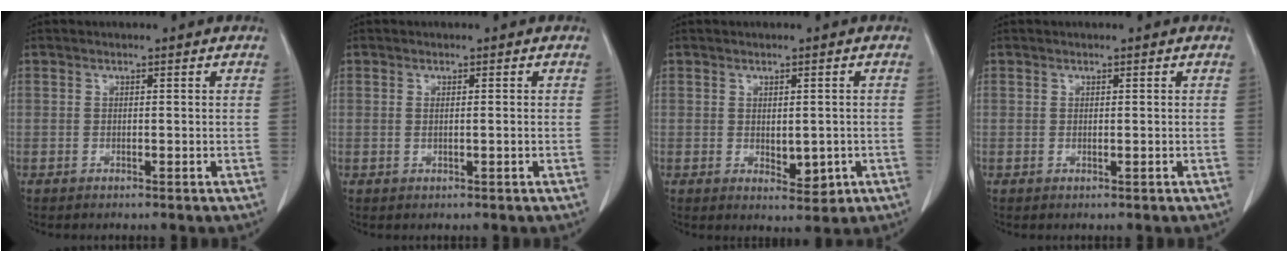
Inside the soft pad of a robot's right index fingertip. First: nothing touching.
{"total": 1.0, "force": [0.0, 0.1, 1.0], "torque": [-0.023, -0.004, 0.002]}
{"total": 3.9, "force": [-0.8, 2.0, 3.3], "torque": [-0.040, -0.007, 0.000]}
{"total": 0.0}